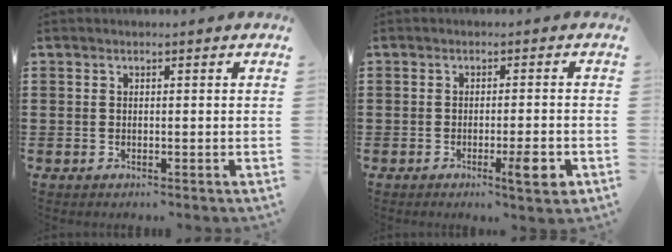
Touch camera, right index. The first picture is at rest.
{"total": 4.7, "force": [-1.9, 0.2, 4.3], "torque": [-0.074, -0.016, -0.030]}